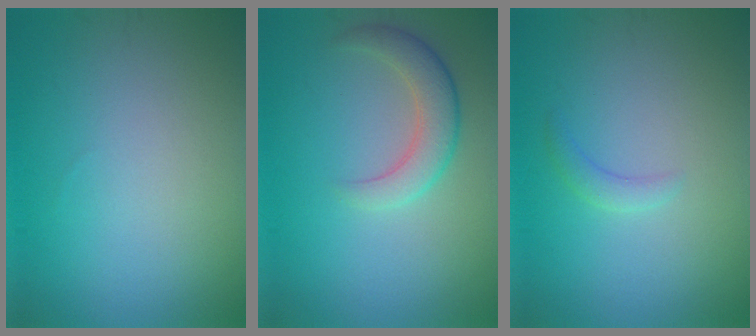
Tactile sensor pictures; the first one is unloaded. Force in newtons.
{"total": 3.4, "press": 3.4, "slide": 0.2}
{"total": 1.2, "press": 1.2, "slide": 0.1}